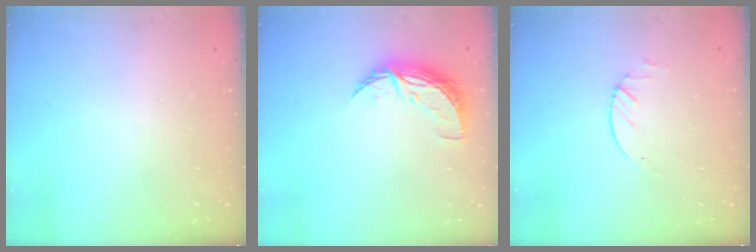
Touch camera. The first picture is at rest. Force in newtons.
{"total": 8.8, "press": 8.8, "slide": 0.4}
{"total": 1.9, "press": 1.9, "slide": 0.3}